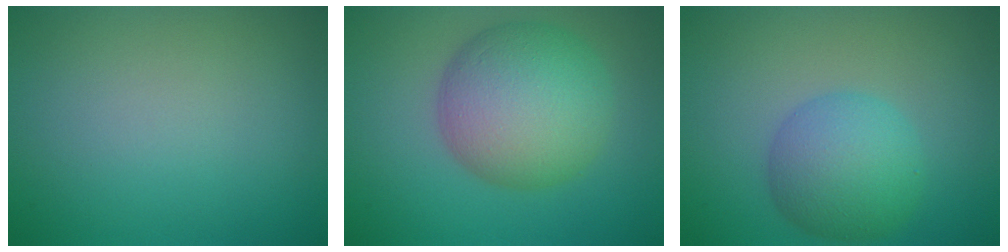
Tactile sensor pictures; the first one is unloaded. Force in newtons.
{"total": 8.7, "press": 8.7, "slide": 0.2}
{"total": 5.3, "press": 5.3, "slide": 0.1}